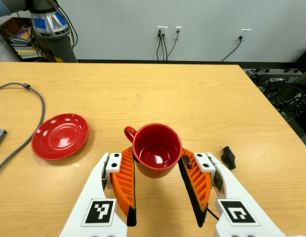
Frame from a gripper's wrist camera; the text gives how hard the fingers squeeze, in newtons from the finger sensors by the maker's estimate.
{"total": 6.4, "left": 6.6, "right": 6.2}